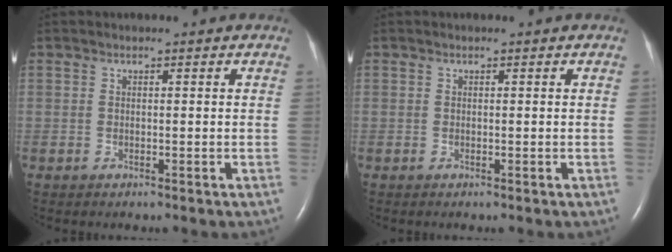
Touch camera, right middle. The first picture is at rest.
{"total": 0.0}